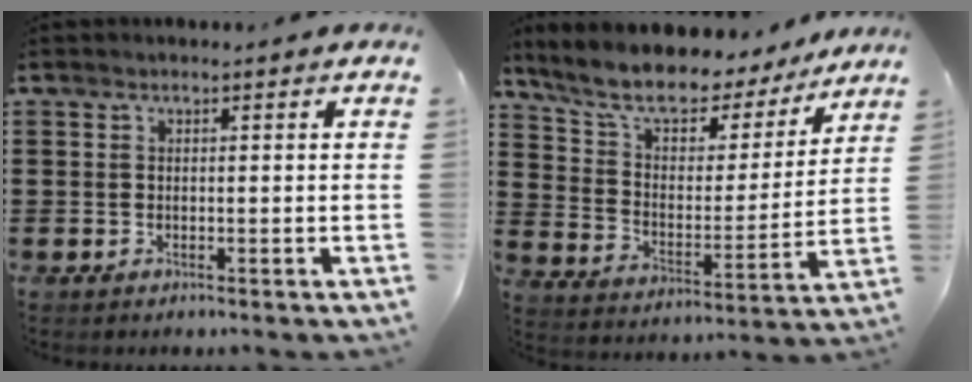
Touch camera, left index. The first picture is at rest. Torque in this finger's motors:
{"motor_torque": [2.14, 0.00, 0.59, 0.21]}